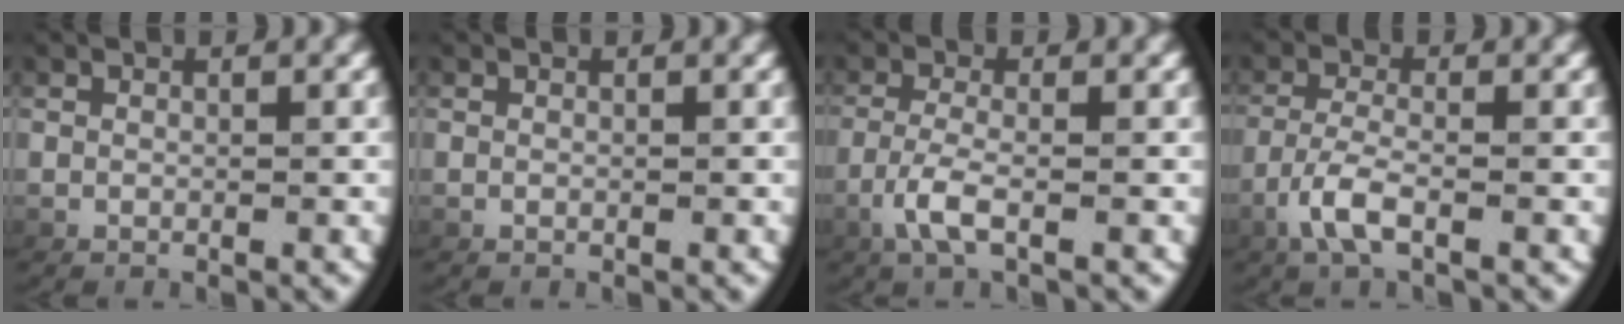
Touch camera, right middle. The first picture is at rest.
{"total": 0.0}
{"total": 2.7, "force": [-1.0, 0.1, 2.4], "torque": [-0.066, -0.019, -0.007]}
{"total": 2.9, "force": [-1.3, 0.3, 2.6], "torque": [-0.066, -0.018, -0.013]}